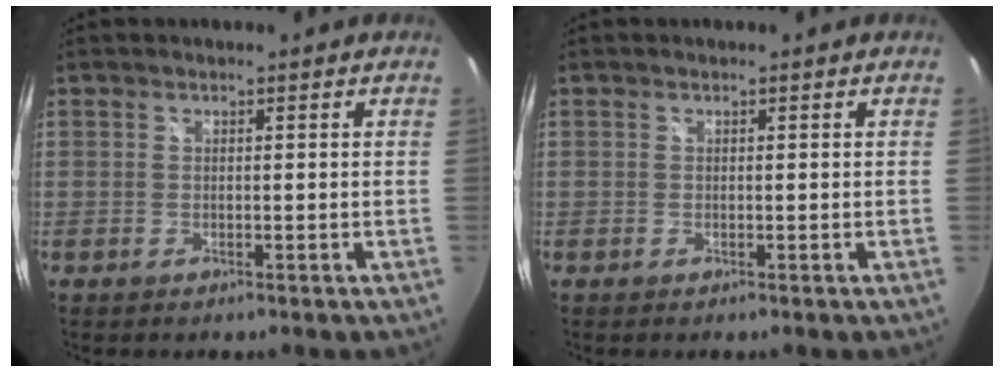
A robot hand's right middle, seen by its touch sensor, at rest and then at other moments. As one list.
[{"total": 0.0}]